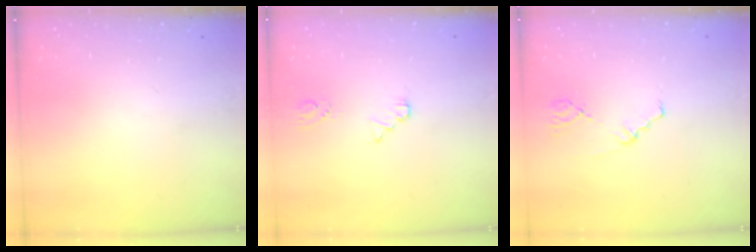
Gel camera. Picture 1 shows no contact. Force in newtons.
{"total": 1.1, "press": 1.1, "slide": 0.1}
{"total": 1.1, "press": 1.1, "slide": 0.2}